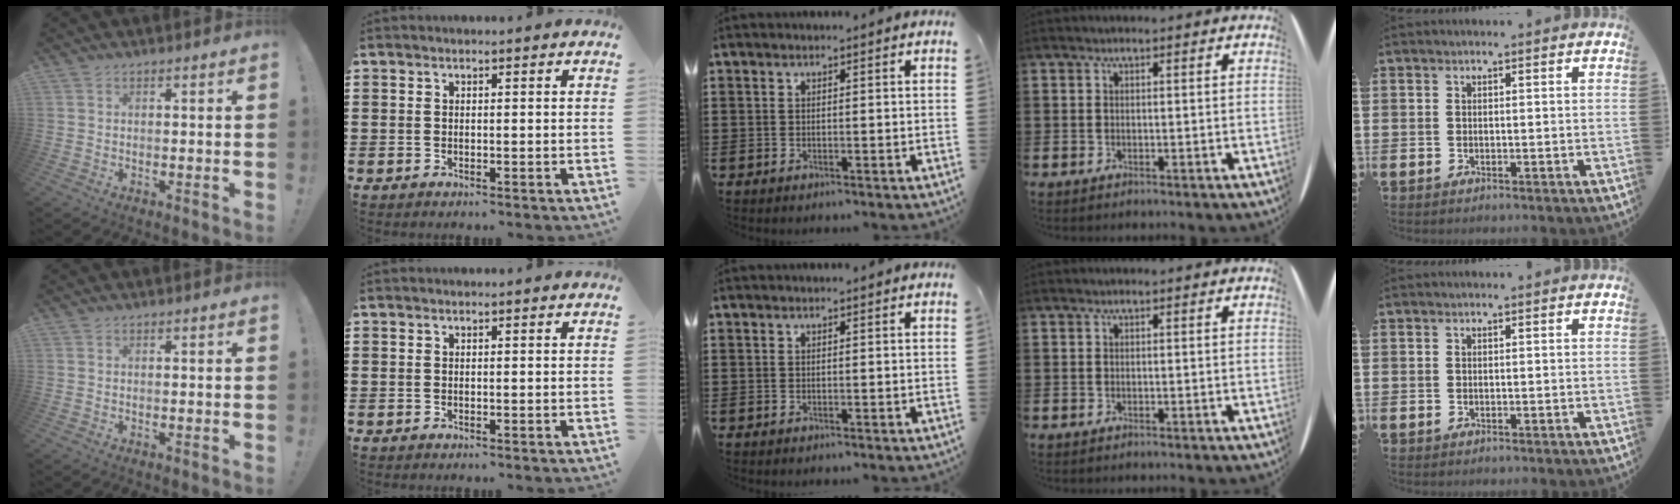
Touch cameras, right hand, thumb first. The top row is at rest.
{}